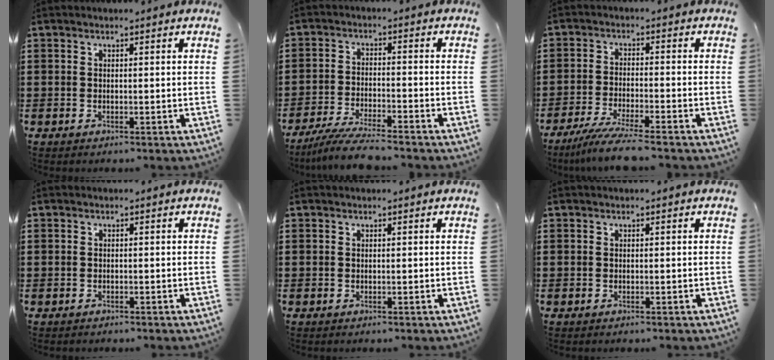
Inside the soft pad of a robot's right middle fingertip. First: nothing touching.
{"total": 6.0, "force": [-5.5, -0.1, 2.4], "torque": [-0.057, -0.016, -0.106]}
{"total": 5.9, "force": [-5.1, -0.4, 2.9], "torque": [-0.066, -0.023, -0.097]}
{"total": 0.7, "force": [-0.6, 0.4, -0.1], "torque": [0.000, 0.000, -0.014]}
{"total": 0.0}
{"total": 0.0}